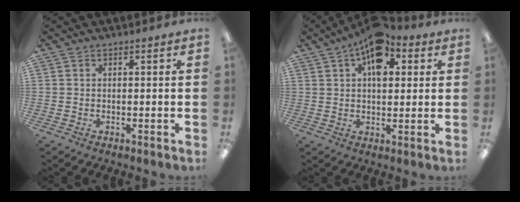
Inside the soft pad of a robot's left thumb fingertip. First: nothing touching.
{"total": 10.6, "force": [5.2, 5.7, 7.2], "torque": [-0.093, -0.019, 0.088]}